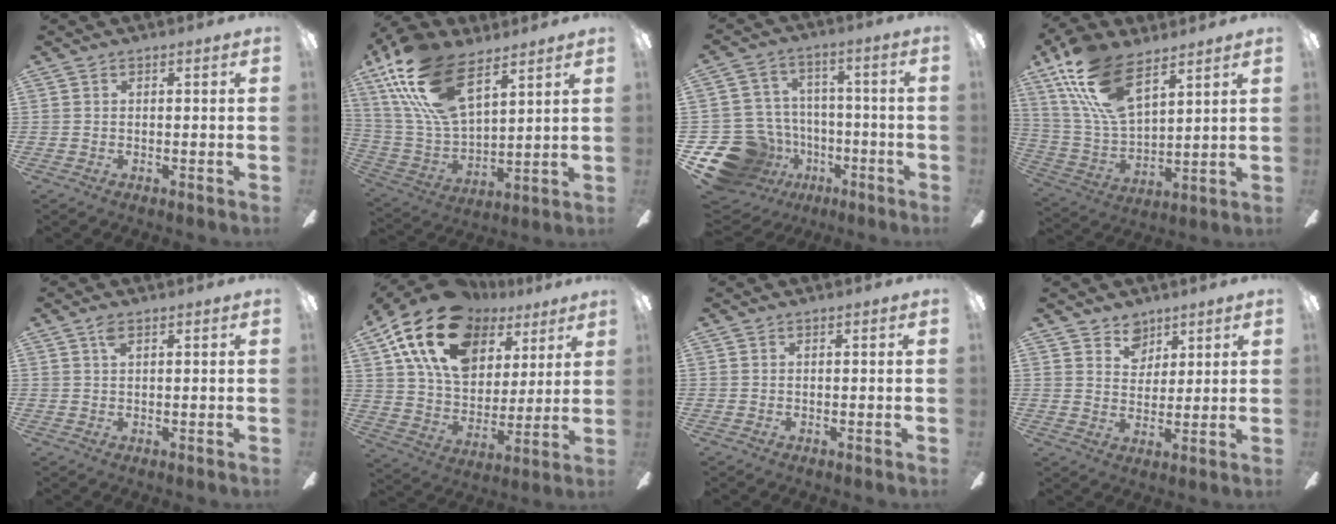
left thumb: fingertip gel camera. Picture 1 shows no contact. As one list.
[{"total": 22.1, "force": [13.1, 9.8, 14.9], "torque": [-0.329, -0.056, 0.231]}, {"total": 18.9, "force": [-8.5, 15.0, 7.6], "torque": [-0.182, 0.050, -0.110]}, {"total": 18.8, "force": [11.4, 8.3, 12.4], "torque": [-0.270, -0.046, 0.205]}, {"total": 2.2, "force": [1.2, 0.9, 1.7], "torque": [-0.038, 0.005, 0.020]}, {"total": 21.9, "force": [12.2, 13.7, 12.0], "torque": [-0.211, -0.045, 0.224]}, {"total": 0.0}, {"total": 6.1, "force": [4.5, 4.2, 0.3], "torque": [0.002, -0.026, 0.081]}]